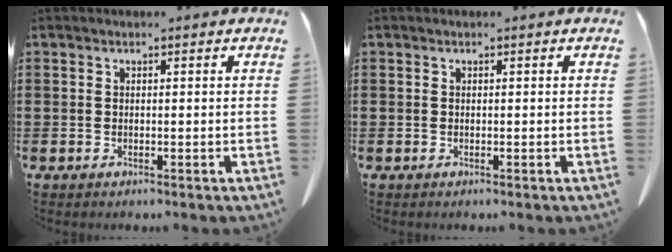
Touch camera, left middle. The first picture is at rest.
{"total": 0.0}